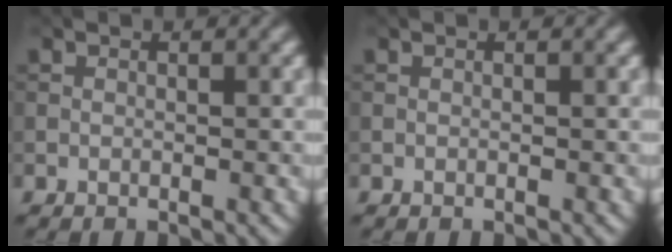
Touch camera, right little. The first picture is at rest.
{"total": 0.0}